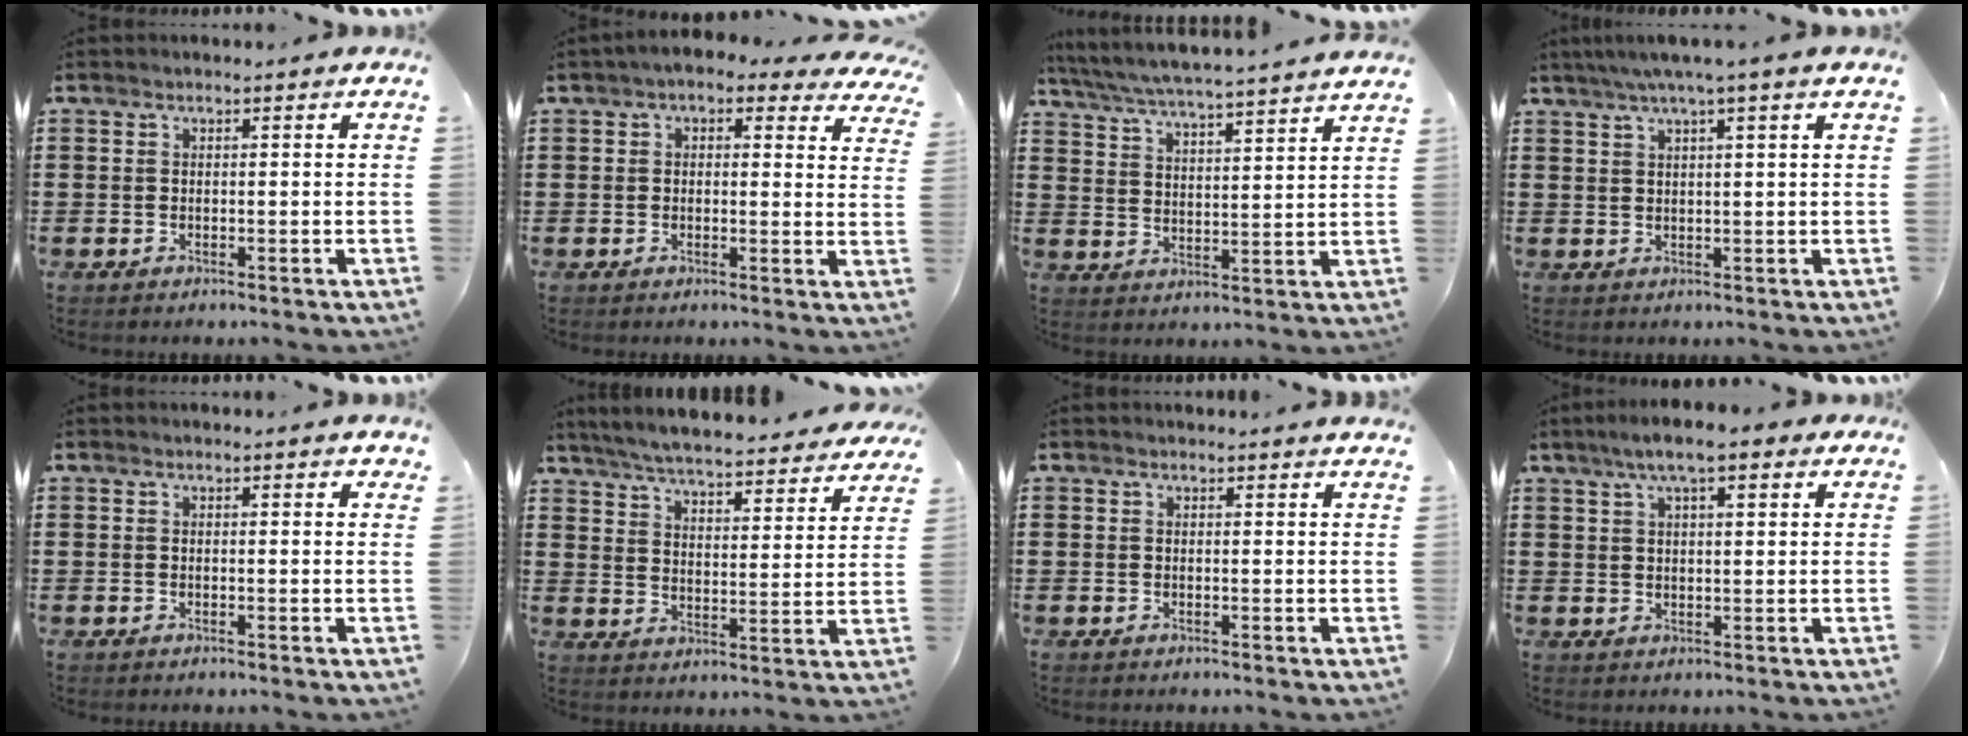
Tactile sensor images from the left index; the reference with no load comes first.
{"total": 2.7, "force": [1.7, 1.3, 1.6], "torque": [-0.039, 0.002, 0.028]}
{"total": 5.2, "force": [5.0, -0.8, 1.5], "torque": [-0.051, -0.037, 0.081]}
{"total": 3.1, "force": [1.9, -0.5, 2.4], "torque": [-0.050, 0.002, 0.031]}
{"total": 0.6, "force": [0.4, 0.1, 0.4], "torque": [-0.009, 0.001, 0.008]}
{"total": 5.5, "force": [5.3, -0.4, 1.2], "torque": [-0.050, -0.038, 0.089]}
{"total": 0.8, "force": [0.8, 0.0, 0.2], "torque": [-0.004, -0.002, 0.015]}
{"total": 5.9, "force": [3.8, 1.1, 4.4], "torque": [-0.093, 0.009, 0.066]}